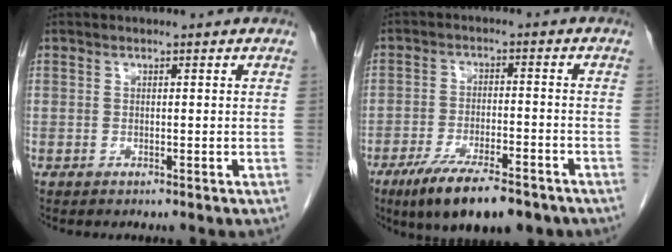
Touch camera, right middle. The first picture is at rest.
{"total": 12.7, "force": [-9.1, 3.3, 8.3], "torque": [-0.135, -0.018, -0.145]}